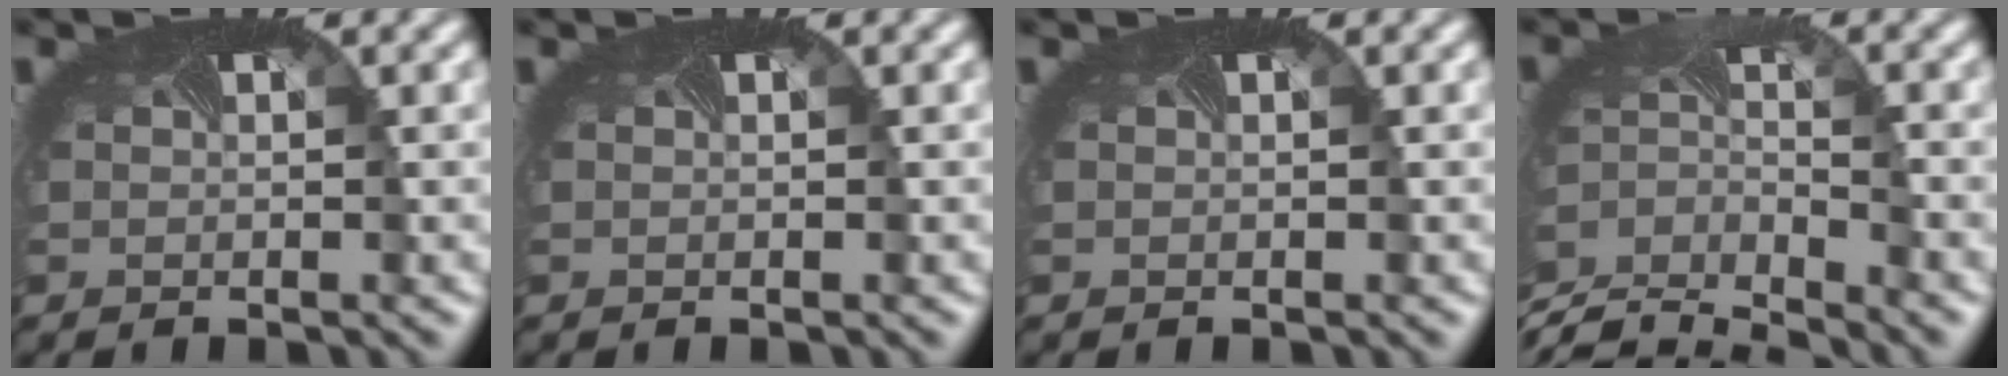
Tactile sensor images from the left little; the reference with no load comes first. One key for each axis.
{"total": 0.0}
{"total": 0.0}
{"total": 6.7, "fx": -6.3, "fy": 0.9, "fz": 1.8, "tx": -0.044, "ty": -0.021, "tz": -0.124}